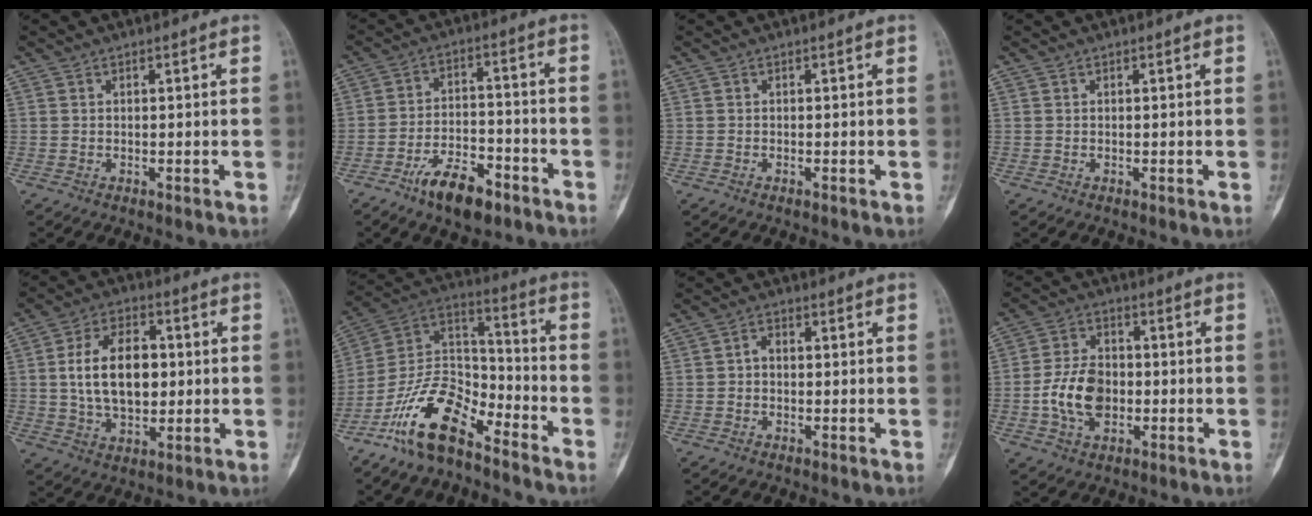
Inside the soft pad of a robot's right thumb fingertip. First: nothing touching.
{"total": 10.6, "force": [-6.8, 4.7, 6.7], "torque": [-0.097, 0.043, -0.117]}
{"total": 0.0}
{"total": 0.0}
{"total": 14.1, "force": [1.0, 8.6, 11.1], "torque": [-0.169, 0.008, 0.018]}
{"total": 15.7, "force": [-10.7, 6.8, 9.3], "torque": [-0.156, 0.087, -0.210]}
{"total": 2.0, "force": [-0.2, 1.5, 1.3], "torque": [-0.011, 0.010, -0.011]}
{"total": 10.1, "force": [-1.8, 6.8, 7.2], "torque": [-0.123, 0.014, -0.036]}